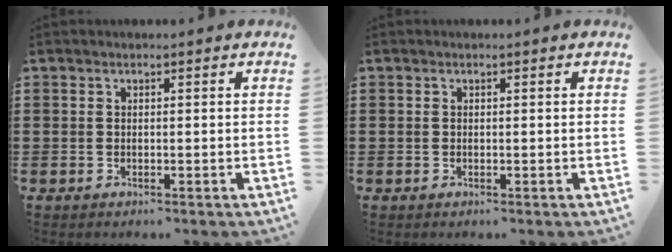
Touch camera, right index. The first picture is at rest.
{"total": 0.0}